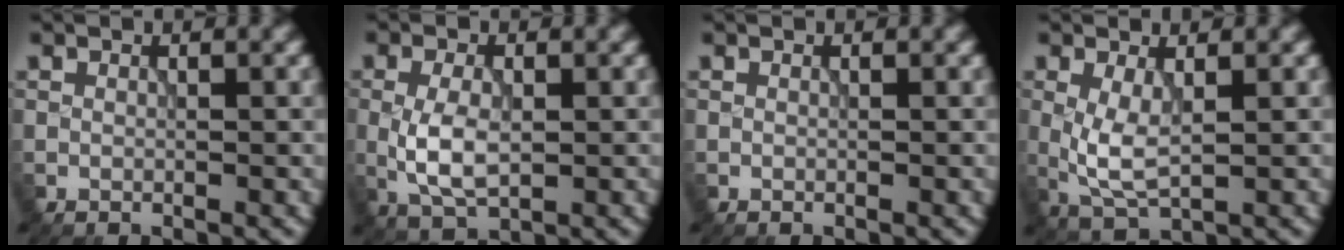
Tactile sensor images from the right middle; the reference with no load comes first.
{"total": 4.2, "force": [-0.5, 2.3, 3.6], "torque": [-0.084, -0.004, -0.007]}
{"total": 0.0}
{"total": 3.5, "force": [0.2, 1.4, 3.2], "torque": [-0.079, -0.006, 0.006]}